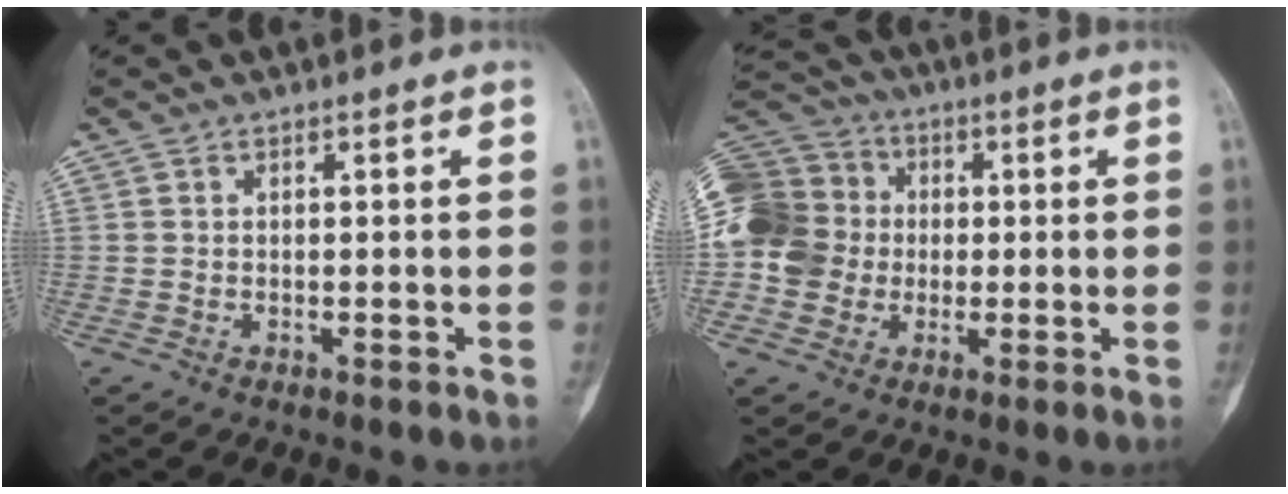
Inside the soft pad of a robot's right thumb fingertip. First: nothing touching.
{"total": 15.7, "force": [-0.6, 14.5, 6.0], "torque": [-0.123, 0.041, -0.011]}